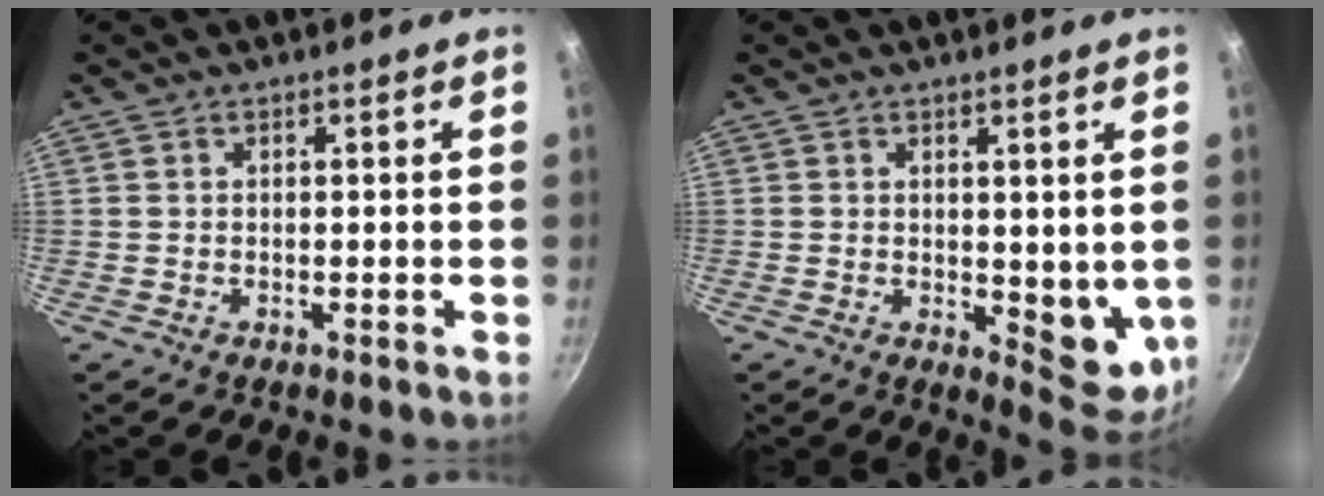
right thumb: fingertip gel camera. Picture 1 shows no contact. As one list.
[{"total": 8.0, "force": [0.8, 4.1, 6.8], "torque": [-0.063, -0.021, 0.021]}]